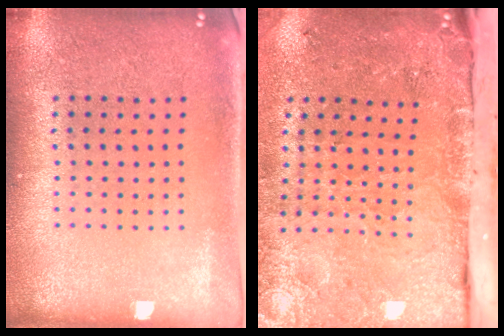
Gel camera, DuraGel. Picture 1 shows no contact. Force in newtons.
{"total": 4.9, "press": 3.7, "slide": 3.3}